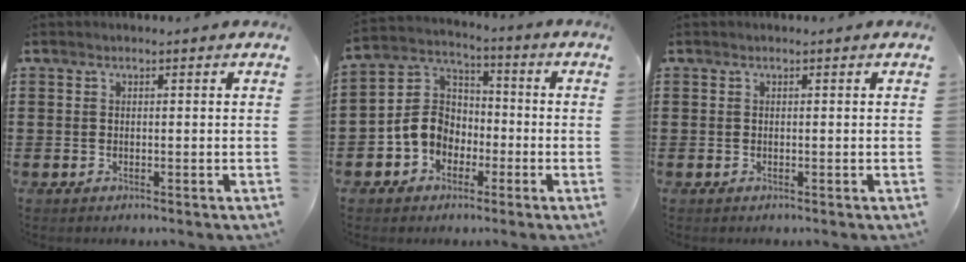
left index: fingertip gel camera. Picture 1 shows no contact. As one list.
[{"total": 7.5, "force": [-2.4, 6.4, 3.1], "torque": [-0.105, 0.009, -0.056]}, {"total": 0.0}]